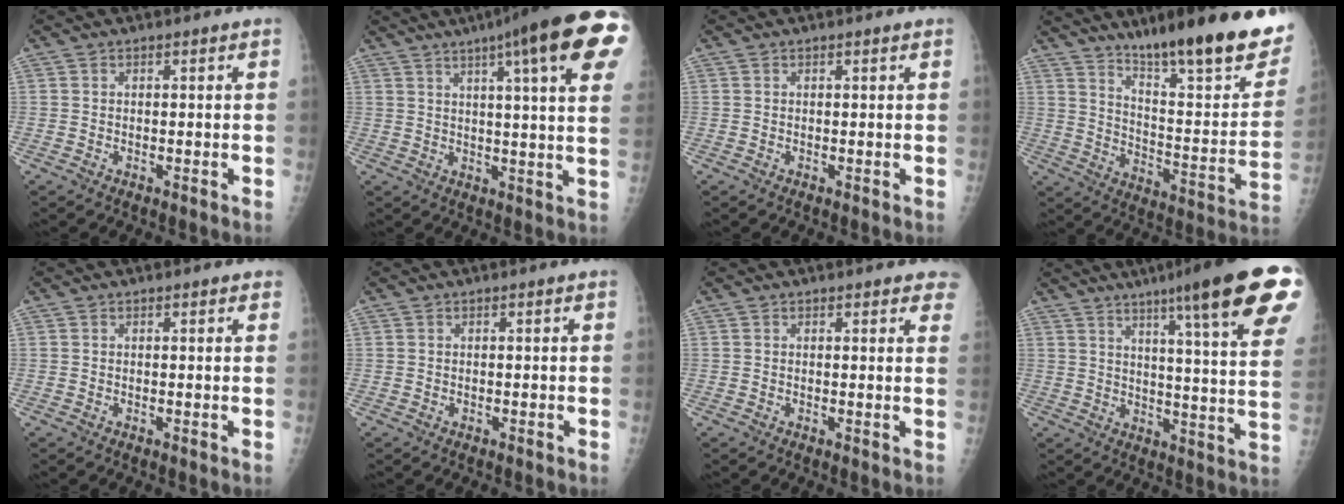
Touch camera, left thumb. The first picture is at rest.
{"total": 21.8, "force": [11.2, 2.8, 18.4], "torque": [-0.244, -0.007, 0.134]}
{"total": 0.5, "force": [0.4, 0.1, 0.3], "torque": [-0.005, 0.000, 0.004]}
{"total": 26.5, "force": [17.9, 4.9, 19.0], "torque": [-0.250, -0.085, 0.271]}
{"total": 1.1, "force": [0.8, 0.4, 0.7], "torque": [-0.004, -0.001, 0.007]}
{"total": 0.0}
{"total": 4.3, "force": [3.5, 1.4, 2.0], "torque": [0.006, -0.007, 0.030]}
{"total": 23.5, "force": [13.9, 2.3, 18.8], "torque": [-0.247, -0.049, 0.183]}